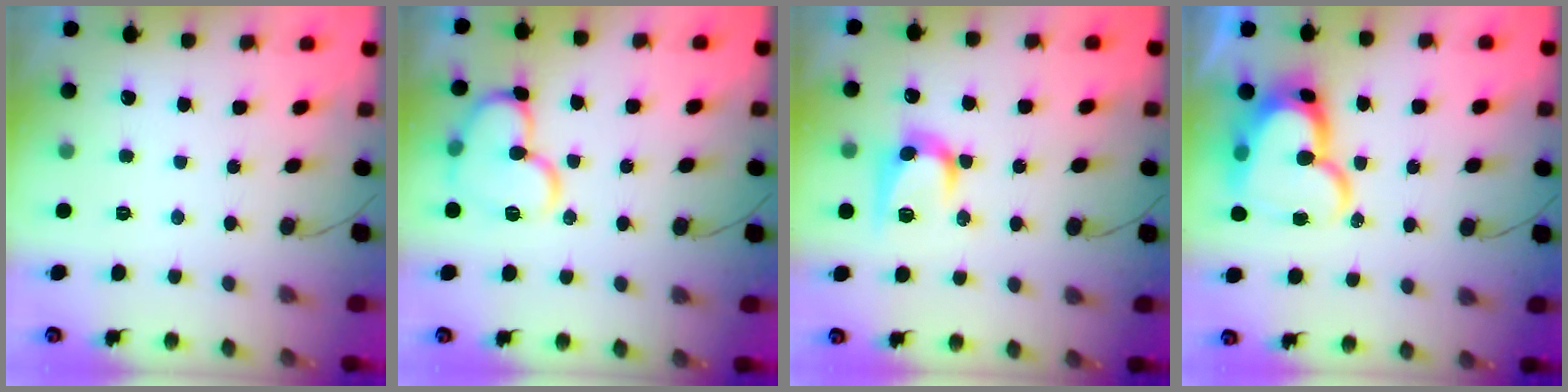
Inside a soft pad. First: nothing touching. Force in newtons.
{"total": 13.3, "press": 13.3, "slide": 1.0}
{"total": 10.9, "press": 10.9, "slide": 0.3}
{"total": 18.9, "press": 18.8, "slide": 1.6}